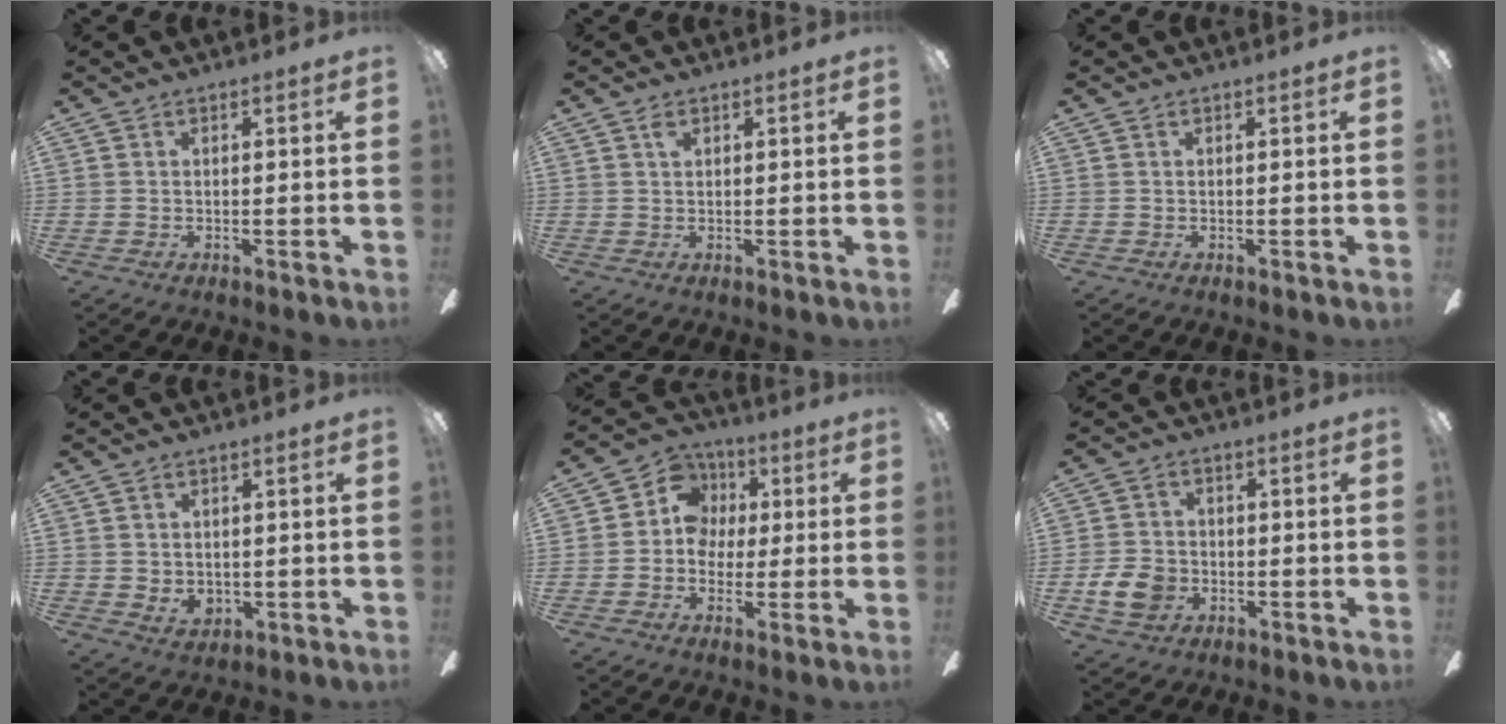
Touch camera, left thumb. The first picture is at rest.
{"total": 1.3, "force": [0.7, 0.7, 0.9], "torque": [-0.020, 0.002, 0.012]}
{"total": 0.0}
{"total": 3.1, "force": [0.4, 2.7, 1.4], "torque": [-0.019, 0.001, 0.009]}
{"total": 9.3, "force": [0.8, 8.7, 3.1], "torque": [-0.051, 0.015, 0.017]}
{"total": 7.5, "force": [-2.1, 6.0, 4.0], "torque": [-0.084, 0.014, -0.036]}